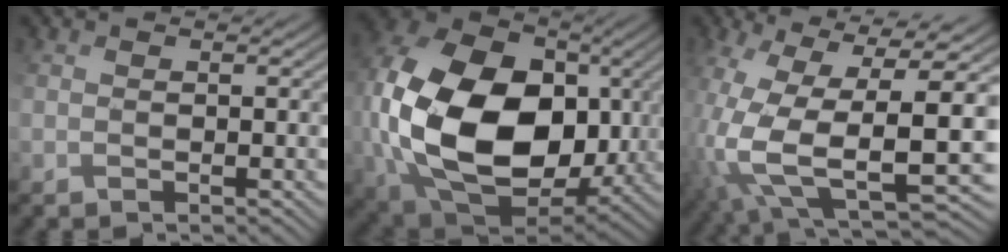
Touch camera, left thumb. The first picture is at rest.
{"total": 19.9, "force": [0.1, 13.8, 14.4], "torque": [-0.357, -0.026, 0.023]}
{"total": 16.5, "force": [-2.8, 7.3, 14.5], "torque": [-0.321, -0.049, -0.008]}